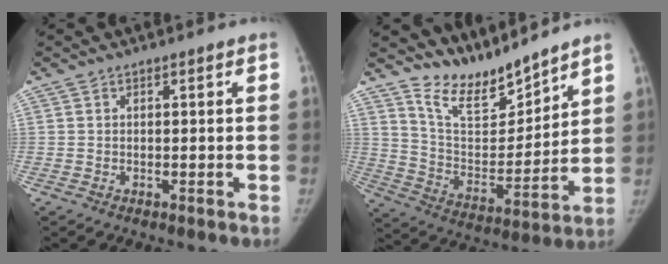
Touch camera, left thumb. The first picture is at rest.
{"total": 12.3, "force": [11.5, 3.0, 3.2], "torque": [-0.025, -0.093, 0.224]}